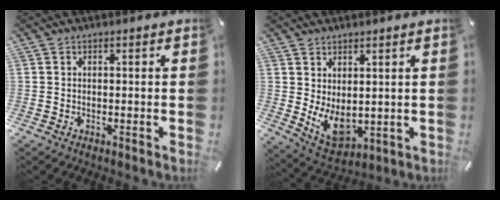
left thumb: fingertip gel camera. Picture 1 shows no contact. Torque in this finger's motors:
{"motor_torque": [0.62, 1.95, 0.61, -0.58, 0.08]}